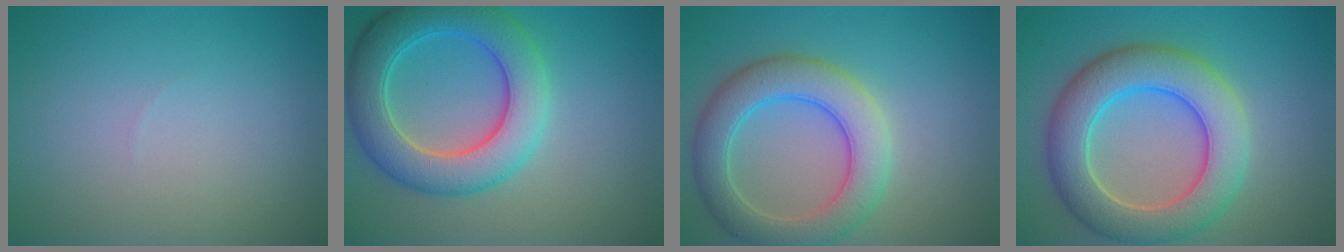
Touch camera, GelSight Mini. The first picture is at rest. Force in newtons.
{"total": 7.4, "press": 7.4, "slide": 0.2}
{"total": 6.1, "press": 6.1, "slide": 0.4}
{"total": 8.2, "press": 8.2, "slide": 0.5}